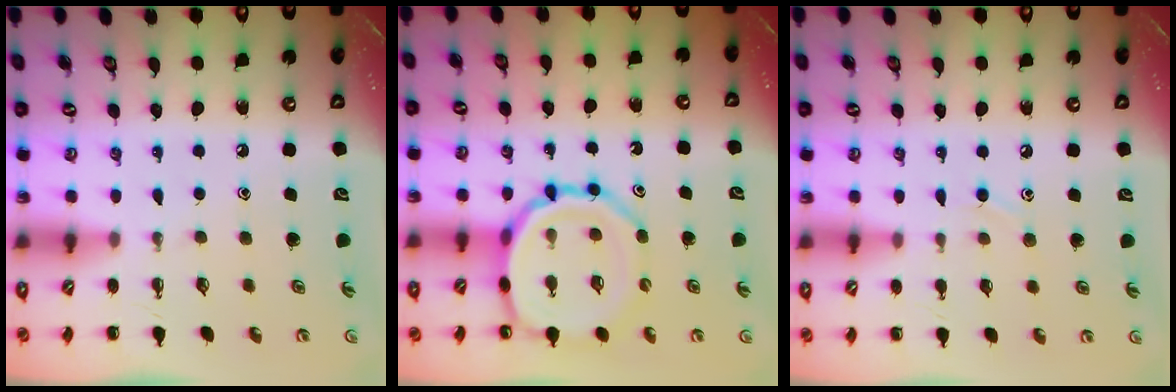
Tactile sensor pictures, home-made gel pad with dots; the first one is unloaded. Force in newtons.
{"total": 13.5, "press": 13.2, "slide": 2.6}
{"total": 5.4, "press": 5.0, "slide": 1.8}